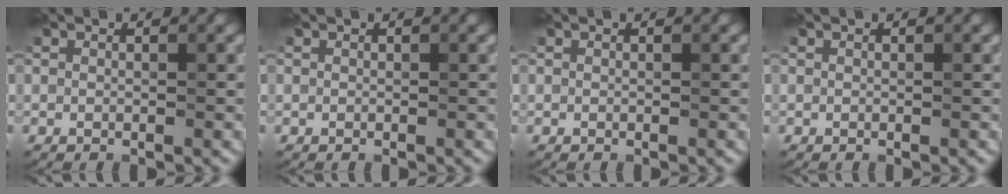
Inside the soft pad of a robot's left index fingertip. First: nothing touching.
{"total": 0.0}
{"total": 0.0}
{"total": 0.0}